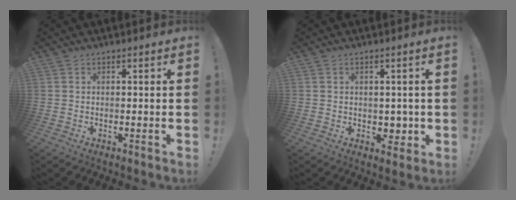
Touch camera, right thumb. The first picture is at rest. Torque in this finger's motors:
{"motor_torque": [0.21, -0.33, 0.03, 0.08, -0.01]}